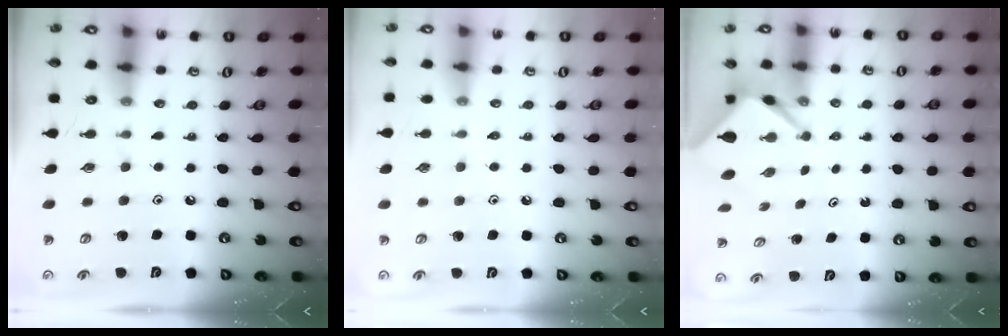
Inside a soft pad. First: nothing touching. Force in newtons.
{"total": 3.0, "press": 2.9, "slide": 0.5}
{"total": 3.0, "press": 3.0, "slide": 0.1}